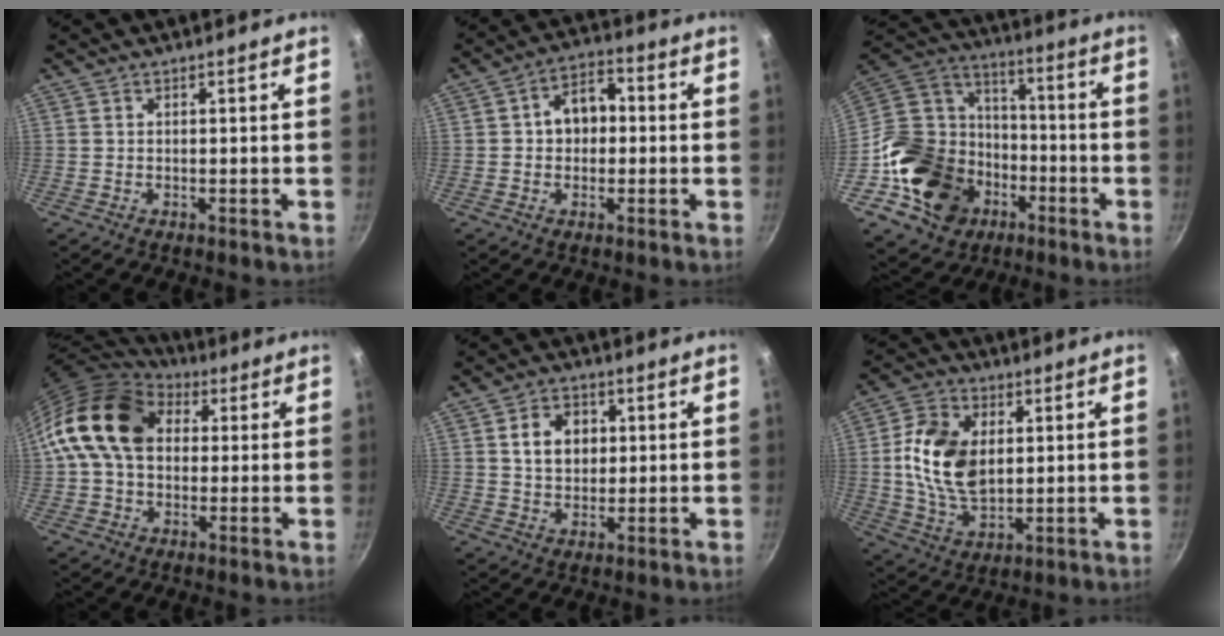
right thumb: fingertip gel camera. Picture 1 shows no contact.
{"total": 8.0, "force": [0.3, 5.9, 5.4], "torque": [-0.045, 0.020, -0.006]}
{"total": 23.5, "force": [-8.3, 18.8, 11.4], "torque": [-0.179, 0.070, -0.124]}
{"total": 16.6, "force": [3.3, 12.0, 10.9], "torque": [-0.169, 0.019, 0.042]}
{"total": 8.0, "force": [1.7, 6.1, 4.8], "torque": [-0.056, 0.004, 0.026]}
{"total": 14.5, "force": [1.9, 9.4, 10.9], "torque": [-0.185, -0.005, 0.038]}